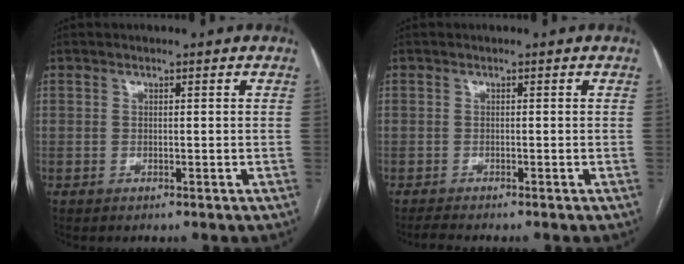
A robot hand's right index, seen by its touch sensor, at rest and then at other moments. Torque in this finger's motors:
{"motor_torque": [-2.14, 0.00, -1.05, -0.19]}